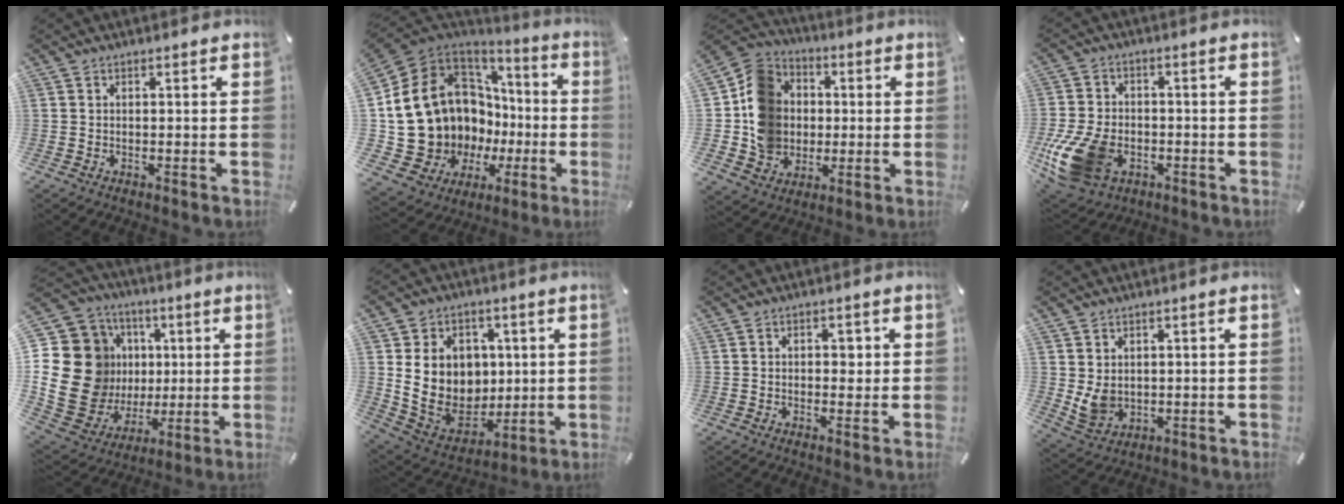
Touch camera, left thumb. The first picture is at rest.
{"total": 19.3, "force": [0.3, 15.9, 10.9], "torque": [-0.201, -0.059, 0.063]}
{"total": 14.5, "force": [-0.6, 13.3, 5.7], "torque": [-0.110, 0.023, -0.005]}
{"total": 16.1, "force": [-5.4, 11.1, 10.4], "torque": [-0.211, 0.022, -0.087]}
{"total": 23.9, "force": [3.0, 20.5, 12.1], "torque": [-0.253, -0.039, 0.092]}
{"total": 16.2, "force": [2.9, 13.8, 8.0], "torque": [-0.147, -0.026, 0.067]}
{"total": 2.8, "force": [0.1, 2.0, 1.9], "torque": [-0.014, -0.002, -0.007]}
{"total": 5.8, "force": [1.8, 4.9, 2.4], "torque": [-0.056, -0.012, 0.033]}